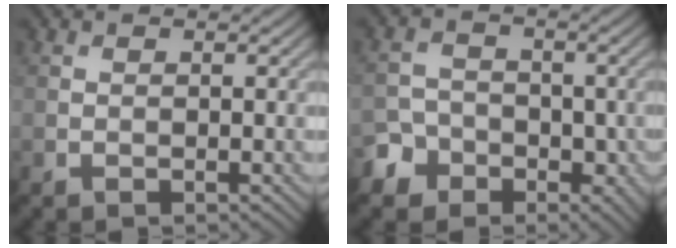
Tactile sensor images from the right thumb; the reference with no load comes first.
{"total": 6.0, "force": [-3.7, 4.5, 1.3], "torque": [-0.008, -0.007, -0.071]}